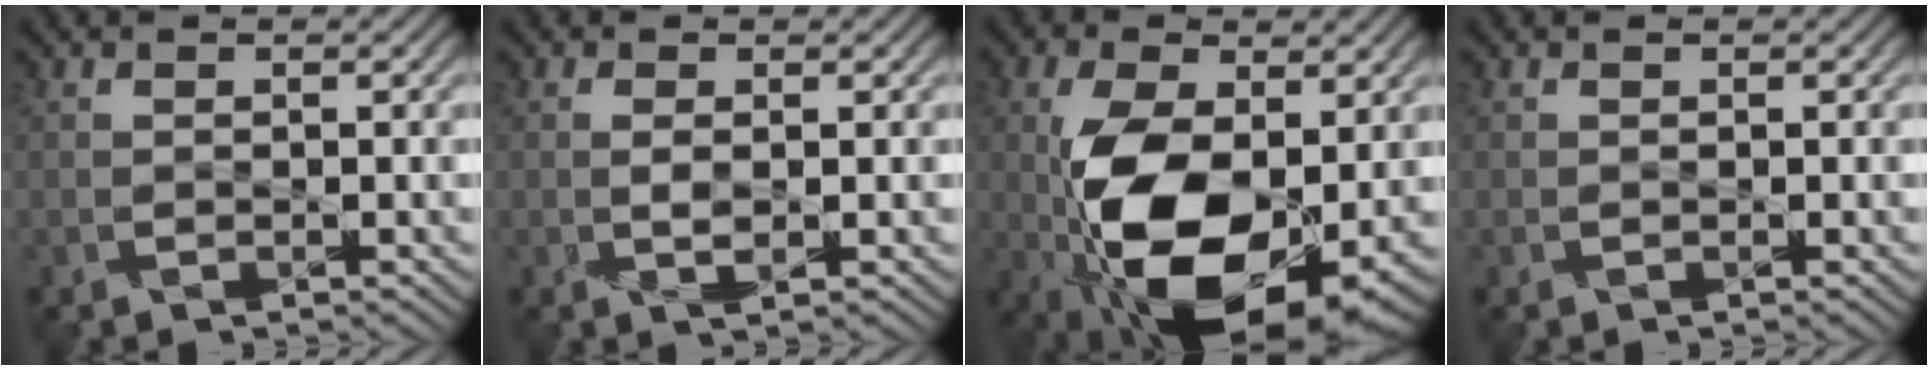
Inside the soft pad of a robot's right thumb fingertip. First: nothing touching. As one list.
[{"total": 1.3, "force": [0.1, 0.1, 1.3], "torque": [-0.029, 0.003, 0.002]}, {"total": 14.7, "force": [-2.2, 7.9, 12.2], "torque": [-0.239, -0.012, -0.037]}, {"total": 0.0}]